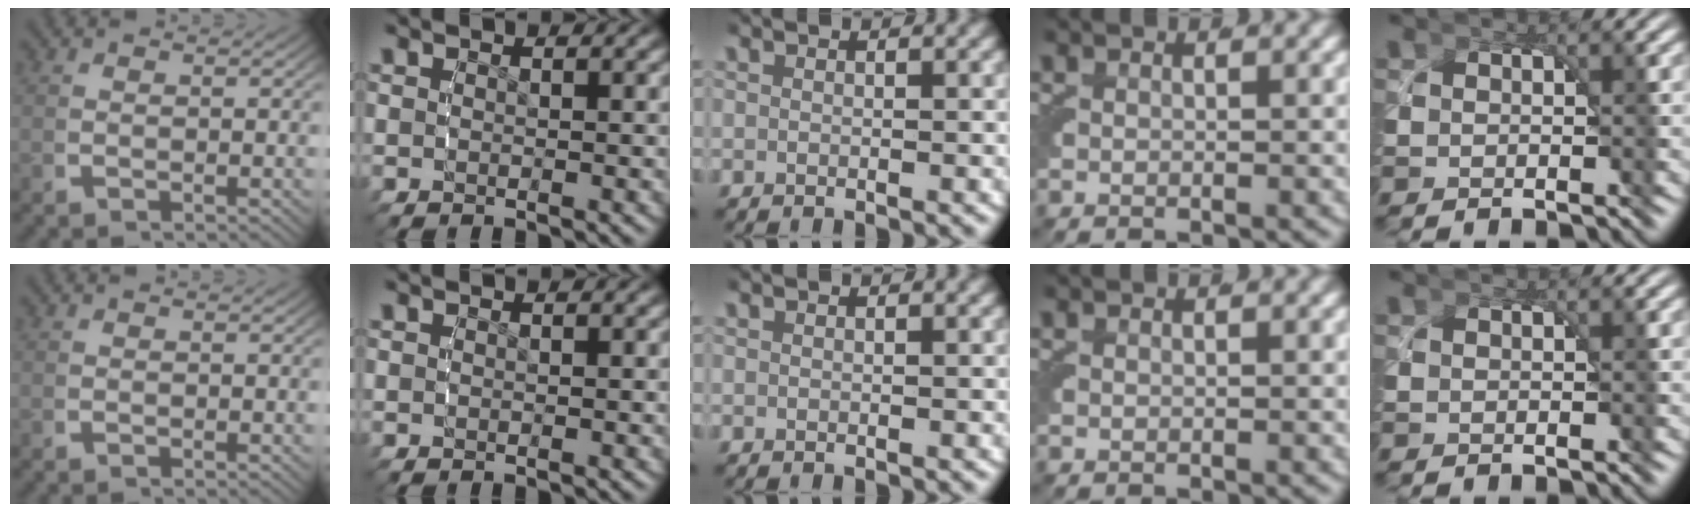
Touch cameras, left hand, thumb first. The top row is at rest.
{}